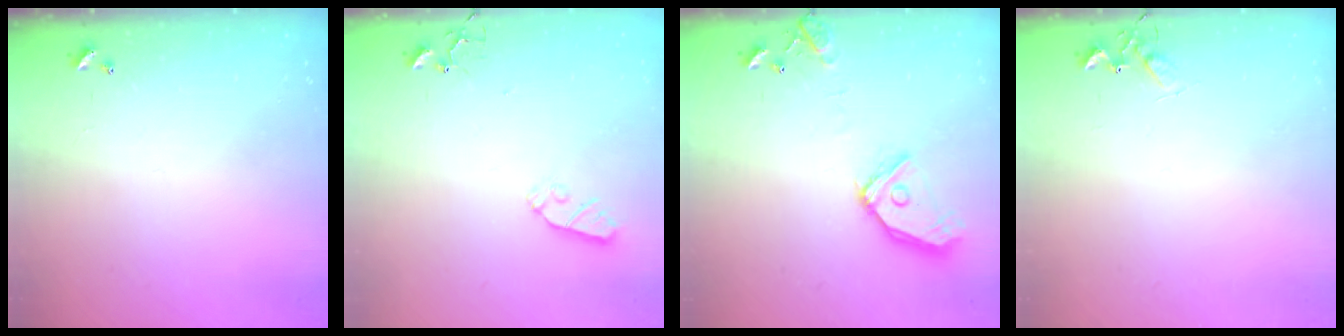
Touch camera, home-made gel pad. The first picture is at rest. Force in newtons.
{"total": 6.6, "press": 6.6, "slide": 0.2}
{"total": 14.2, "press": 14.1, "slide": 2.1}
{"total": 4.6, "press": 4.6, "slide": 0.6}